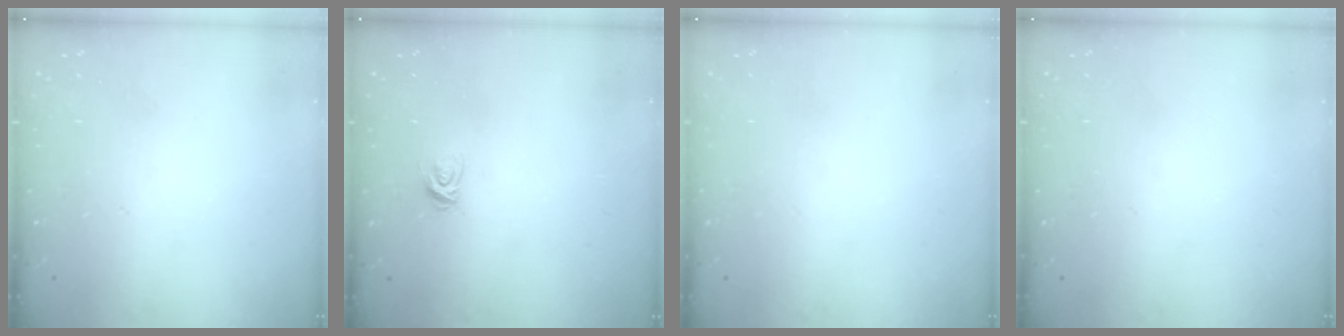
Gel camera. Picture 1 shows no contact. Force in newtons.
{"total": 4.6, "press": 4.6, "slide": 0.5}
{"total": 0.0}
{"total": 0.0}